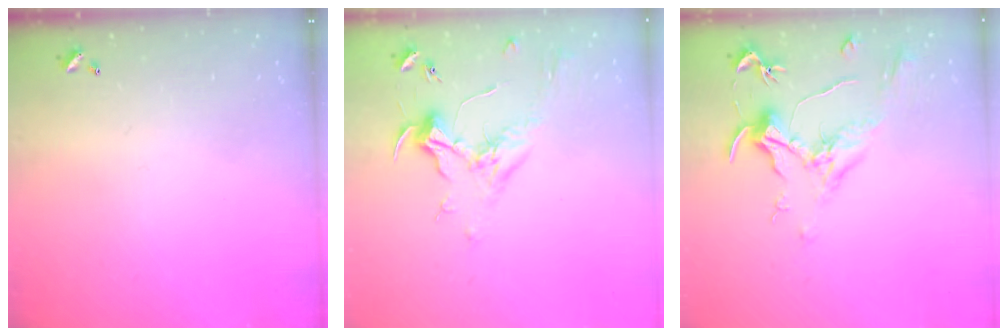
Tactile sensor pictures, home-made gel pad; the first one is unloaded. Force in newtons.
{"total": 1.8, "press": 1.7, "slide": 0.7}
{"total": 1.9, "press": 1.7, "slide": 0.9}